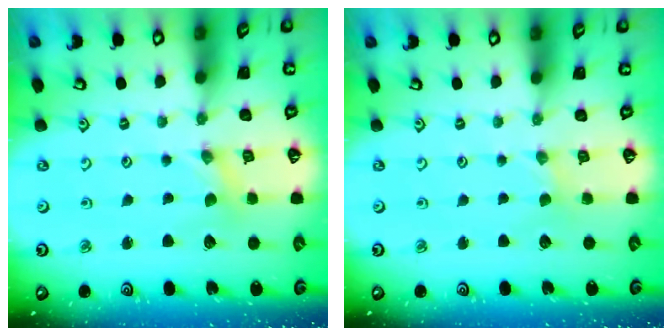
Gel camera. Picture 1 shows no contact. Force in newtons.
{"total": 0.0}